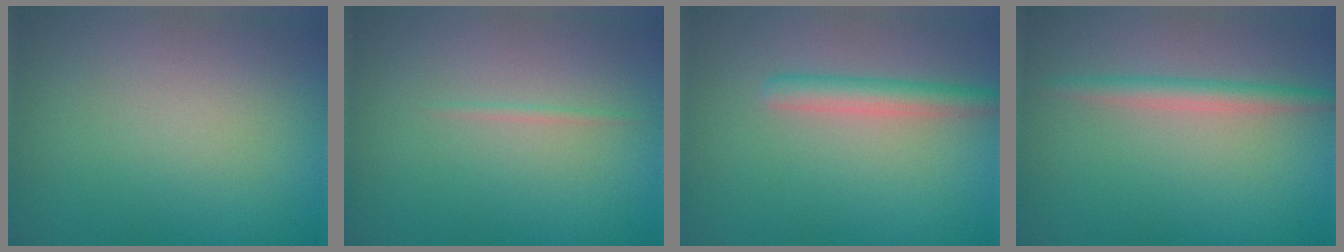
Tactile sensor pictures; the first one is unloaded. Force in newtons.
{"total": 0.5, "press": 0.5, "slide": 0.0}
{"total": 2.6, "press": 2.6, "slide": 0.1}
{"total": 2.2, "press": 2.2, "slide": 0.0}